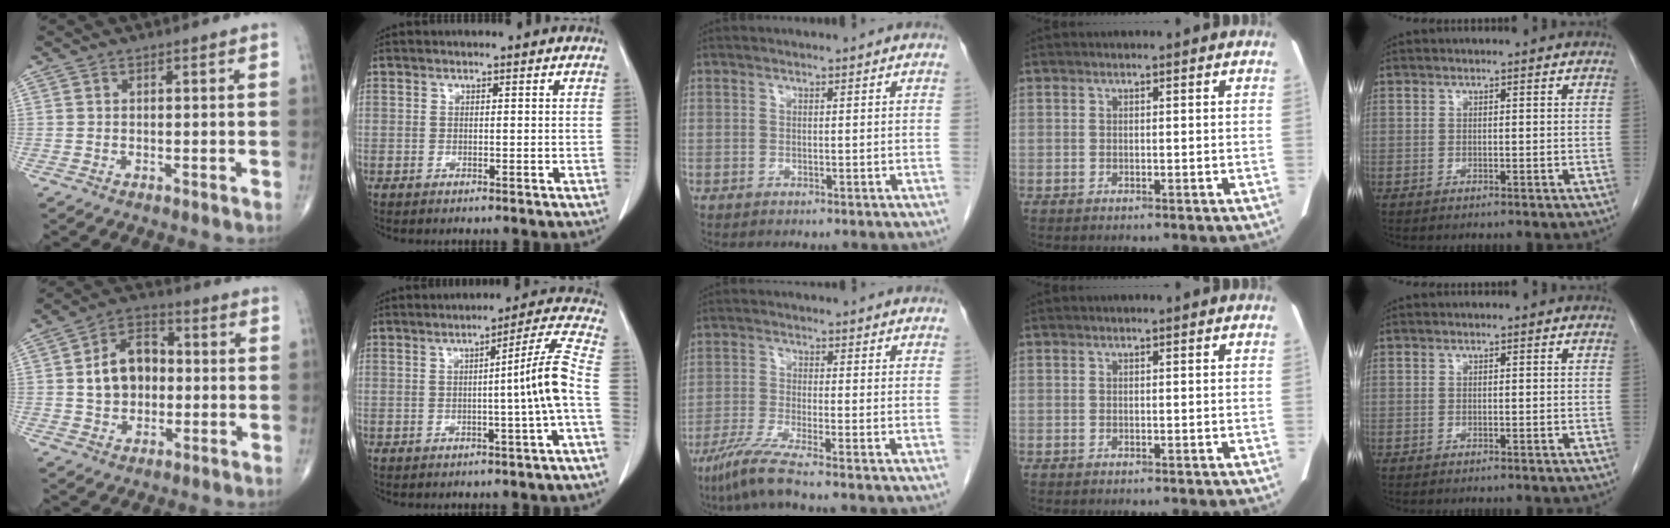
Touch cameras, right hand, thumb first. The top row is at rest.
{"thumb": {"total": 10.7, "force": [0.3, 7.7, 7.4], "torque": [-0.102, 0.021, -0.001]}, "index": {"total": 7.4, "force": [-1.4, -1.9, 7.0], "torque": [-0.093, 0.007, -0.022]}, "middle": {"total": 5.5, "force": [-4.2, -1.1, 3.4], "torque": [-0.070, -0.022, -0.088]}}